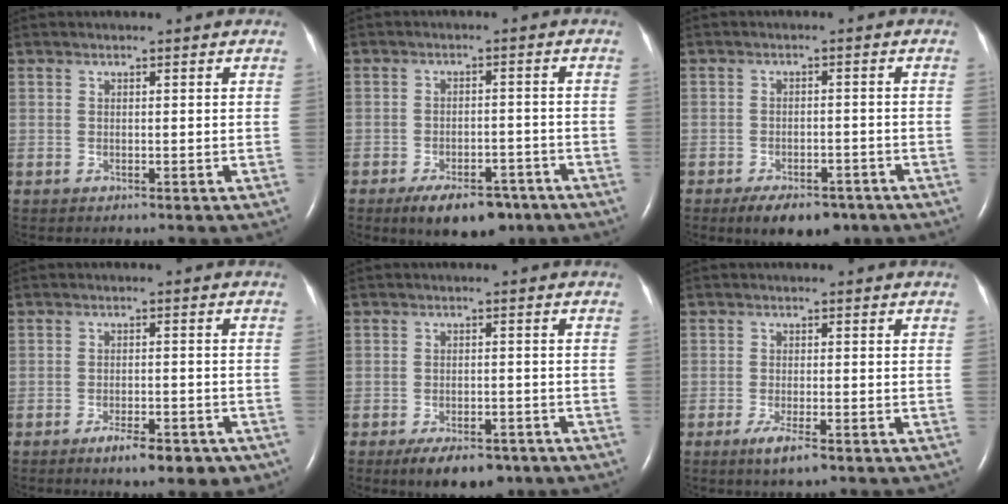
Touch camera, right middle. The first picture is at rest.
{"total": 9.0, "force": [-6.4, 4.0, 4.9], "torque": [-0.072, 0.000, -0.095]}
{"total": 7.9, "force": [-5.8, 3.5, 4.0], "torque": [-0.057, 0.001, -0.085]}
{"total": 6.3, "force": [-4.4, 2.0, 4.1], "torque": [-0.053, -0.002, -0.058]}
{"total": 7.6, "force": [-5.6, 3.1, 4.0], "torque": [-0.061, -0.001, -0.082]}
{"total": 3.6, "force": [-2.2, 0.5, 2.8], "torque": [-0.058, -0.008, -0.038]}